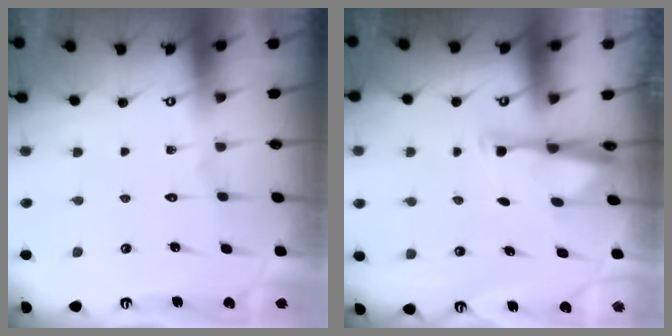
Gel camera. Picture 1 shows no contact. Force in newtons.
{"total": 2.9, "press": 2.9, "slide": 0.5}